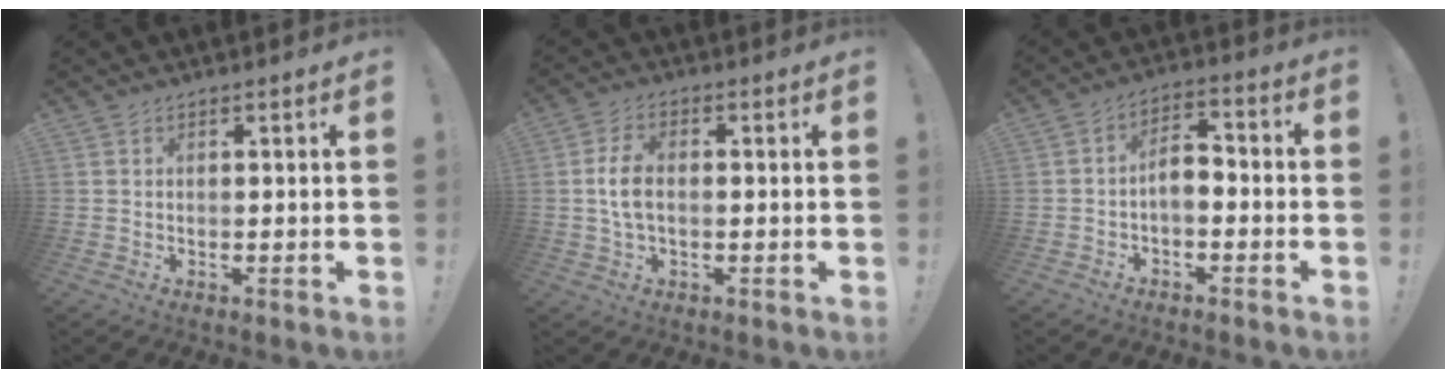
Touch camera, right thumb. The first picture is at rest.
{"total": 6.7, "force": [-0.2, 3.6, 5.6], "torque": [-0.112, 0.003, -0.002]}
{"total": 6.6, "force": [-1.8, 3.9, 5.0], "torque": [-0.087, 0.008, -0.030]}